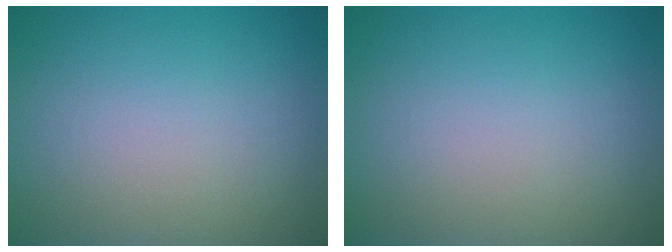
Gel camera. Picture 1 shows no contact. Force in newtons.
{"total": 0.0}